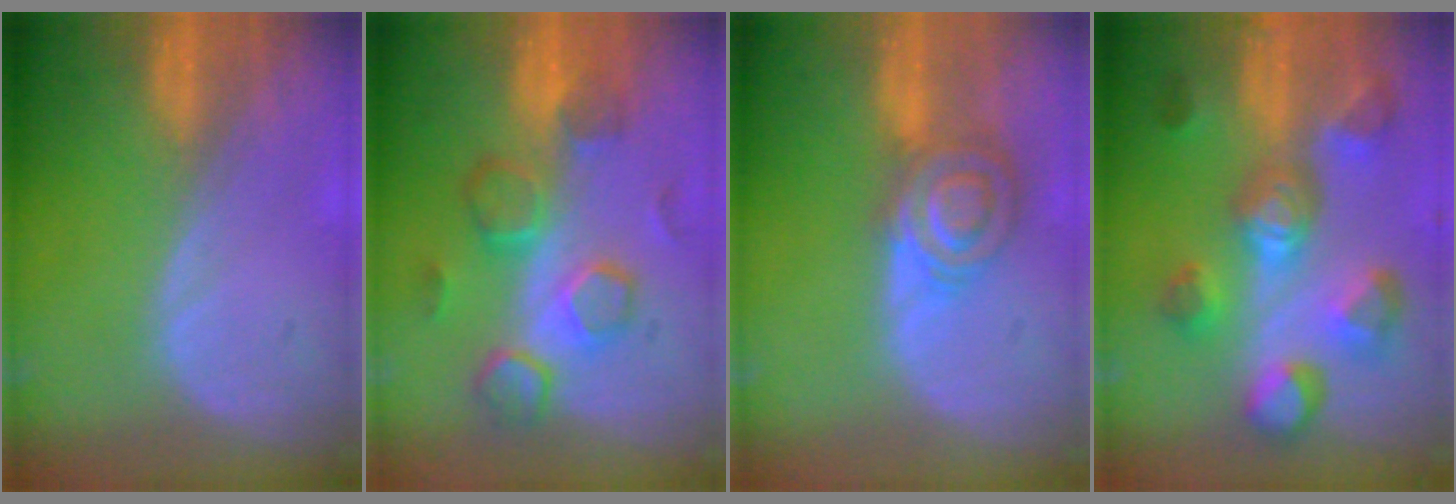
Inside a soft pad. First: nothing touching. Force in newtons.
{"total": 8.3, "press": 8.2, "slide": 1.4}
{"total": 6.5, "press": 6.3, "slide": 1.8}
{"total": 11.0, "press": 10.0, "slide": 4.6}